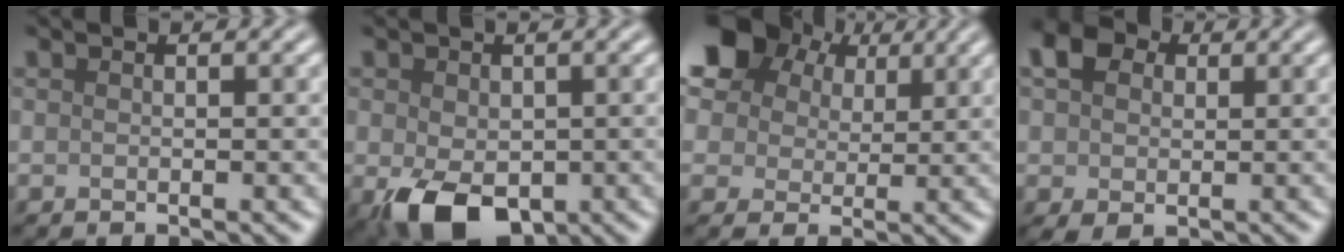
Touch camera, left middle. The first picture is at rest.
{"total": 7.4, "force": [-2.5, 4.7, 5.1], "torque": [-0.108, -0.029, -0.034]}
{"total": 10.9, "force": [5.5, 7.8, 5.3], "torque": [-0.123, 0.038, 0.095]}
{"total": 6.1, "force": [0.8, 4.6, 3.9], "torque": [-0.092, 0.007, 0.007]}